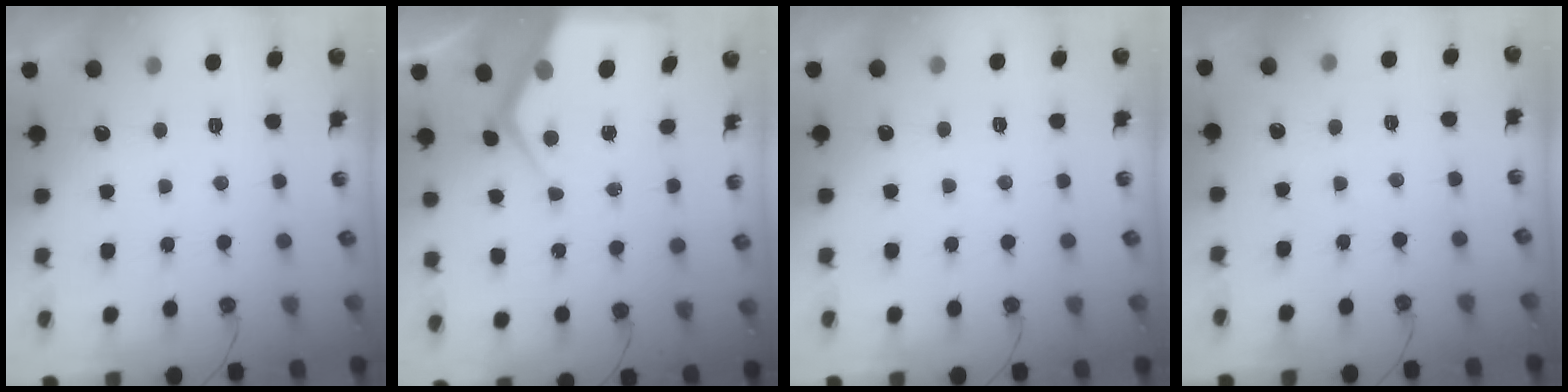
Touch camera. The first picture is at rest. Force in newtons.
{"total": 9.7, "press": 9.7, "slide": 0.9}
{"total": 3.6, "press": 3.6, "slide": 0.3}
{"total": 1.9, "press": 1.9, "slide": 0.3}